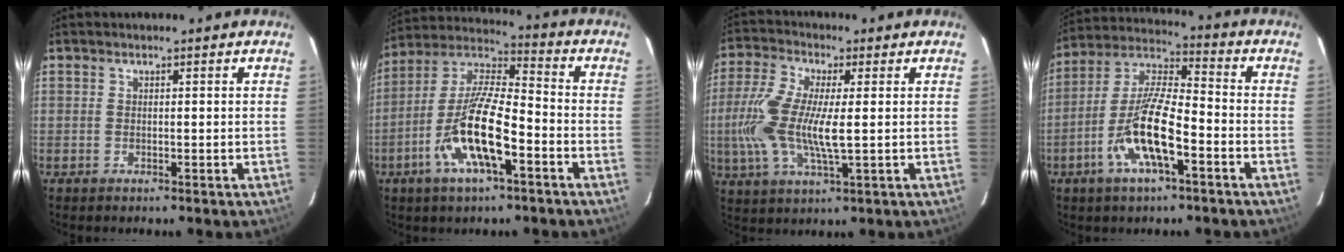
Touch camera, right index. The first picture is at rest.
{"total": 15.4, "force": [-6.2, 4.0, 13.5], "torque": [-0.273, -0.008, -0.125]}
{"total": 12.9, "force": [-0.3, 3.7, 12.4], "torque": [-0.263, -0.002, -0.009]}
{"total": 13.4, "force": [-5.6, 3.3, 11.7], "torque": [-0.240, -0.003, -0.111]}